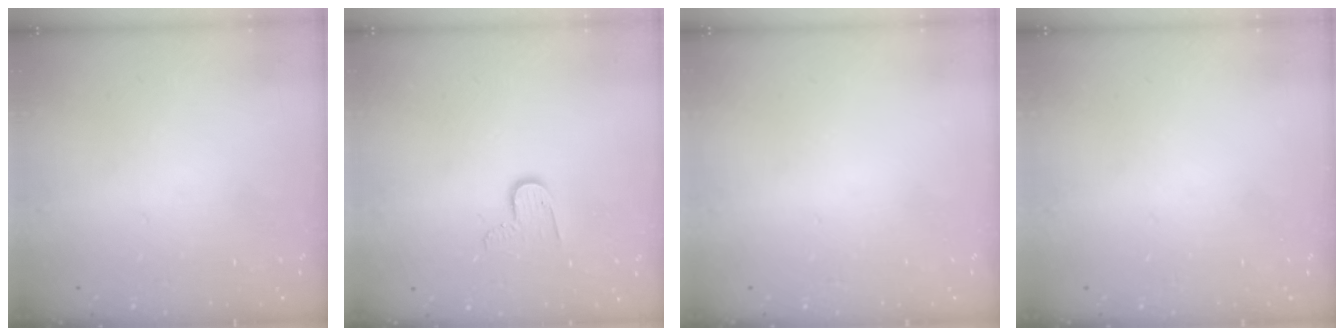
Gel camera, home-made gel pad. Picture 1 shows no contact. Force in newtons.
{"total": 7.6, "press": 7.6, "slide": 0.6}
{"total": 0.0}
{"total": 0.0}